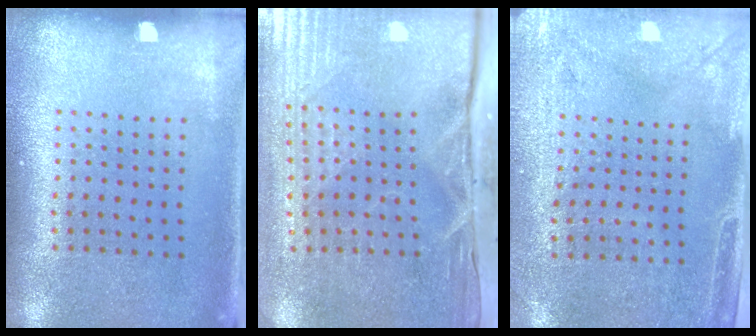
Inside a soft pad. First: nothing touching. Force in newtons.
{"total": 4.7, "press": 4.0, "slide": 2.5}
{"total": 3.0, "press": 2.4, "slide": 1.7}